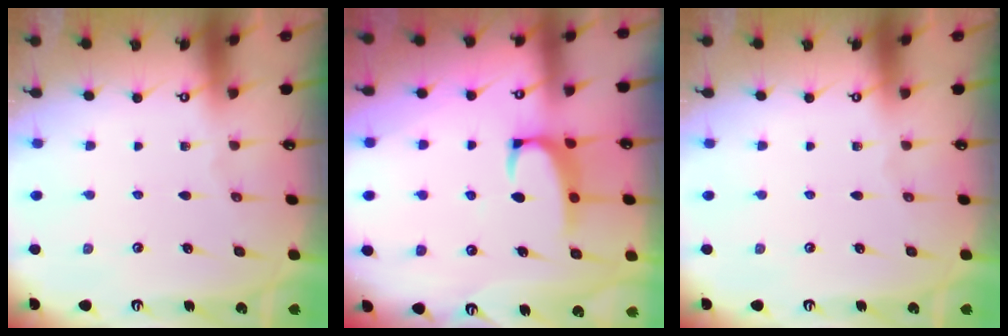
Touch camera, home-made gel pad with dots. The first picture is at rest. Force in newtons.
{"total": 2.5, "press": 2.4, "slide": 0.7}
{"total": 0.0}